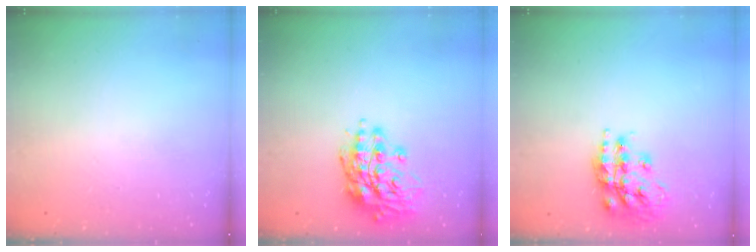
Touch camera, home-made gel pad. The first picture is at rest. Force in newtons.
{"total": 16.0, "press": 15.8, "slide": 2.7}
{"total": 16.8, "press": 16.7, "slide": 1.5}